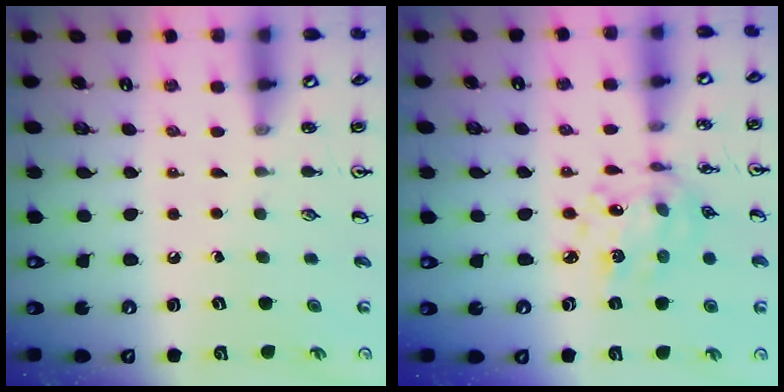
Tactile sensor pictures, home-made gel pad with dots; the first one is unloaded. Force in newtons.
{"total": 10.3, "press": 9.9, "slide": 3.0}